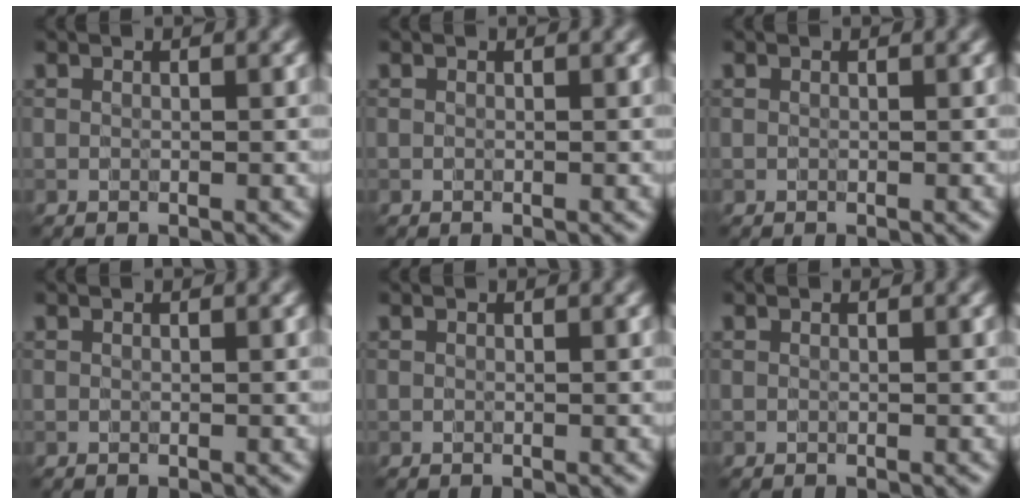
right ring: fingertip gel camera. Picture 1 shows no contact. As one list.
[{"total": 0.0}, {"total": 0.0}, {"total": 0.0}, {"total": 0.0}, {"total": 0.0}]